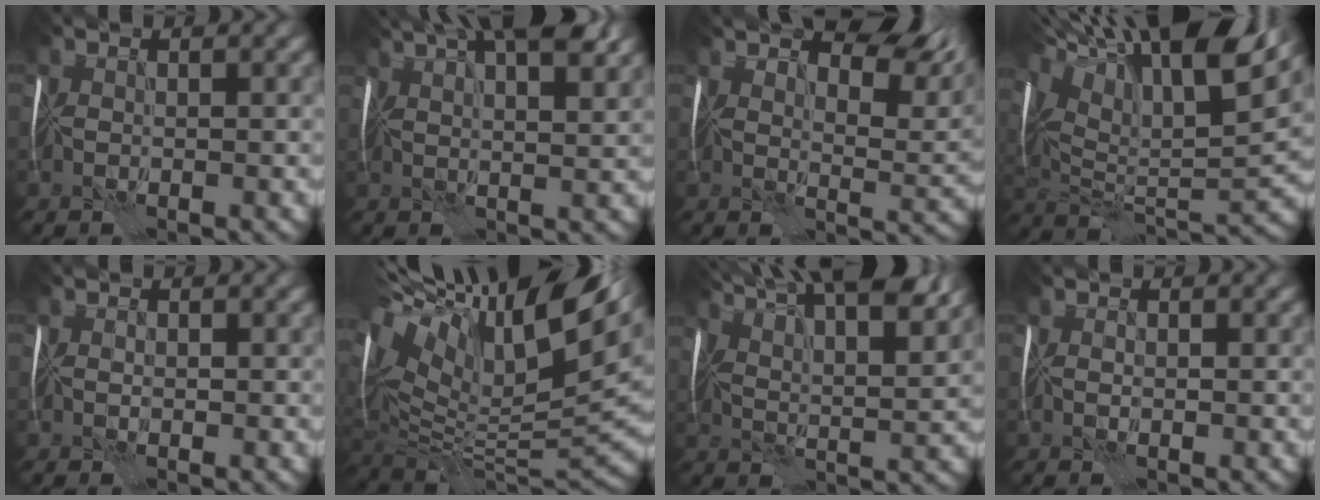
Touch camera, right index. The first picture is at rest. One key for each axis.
{"total": 11.6, "fx": 7.1, "fy": 4.0, "fz": 8.3, "tx": -0.108, "ty": 0.036, "tz": 0.075}
{"total": 11.5, "fx": 7.6, "fy": 4.5, "fz": 7.4, "tx": -0.100, "ty": 0.015, "tz": 0.096}
{"total": 16.8, "fx": 9.0, "fy": 5.7, "fz": 12.9, "tx": -0.247, "ty": 0.035, "tz": 0.151}
{"total": 1.1, "fx": 0.1, "fy": 0.9, "fz": 0.6, "tx": -0.009, "ty": 0.004, "tz": -0.004}
{"total": 16.8, "fx": 6.8, "fy": 6.4, "fz": 14.0, "tx": -0.263, "ty": 0.029, "tz": 0.133}
{"total": 14.0, "fx": 9.1, "fy": 4.1, "fz": 9.8, "tx": -0.149, "ty": 0.031, "tz": 0.105}
{"total": 0.7, "fx": 0.1, "fy": 0.6, "fz": 0.5, "tx": -0.007, "ty": -0.002, "tz": -0.001}